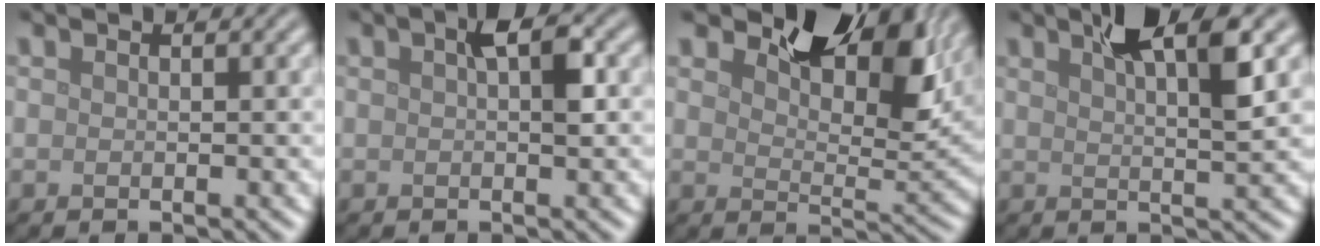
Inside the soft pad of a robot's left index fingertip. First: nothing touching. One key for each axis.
{"total": 2.7, "fx": 0.7, "fy": 0.8, "fz": 2.5, "tx": -0.039, "ty": 0.009, "tz": 0.009}
{"total": 8.4, "fx": 5.0, "fy": 3.7, "fz": 5.6, "tx": -0.078, "ty": -0.002, "tz": 0.080}
{"total": 5.4, "fx": 3.0, "fy": 1.0, "fz": 4.4, "tx": -0.063, "ty": 0.006, "tz": 0.045}